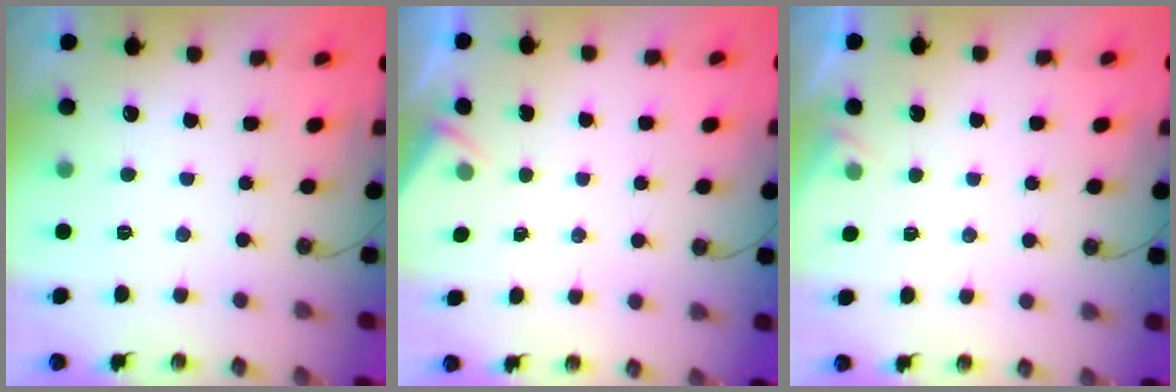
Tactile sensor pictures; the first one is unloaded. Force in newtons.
{"total": 2.1, "press": 2.1, "slide": 0.4}
{"total": 2.2, "press": 2.1, "slide": 0.4}